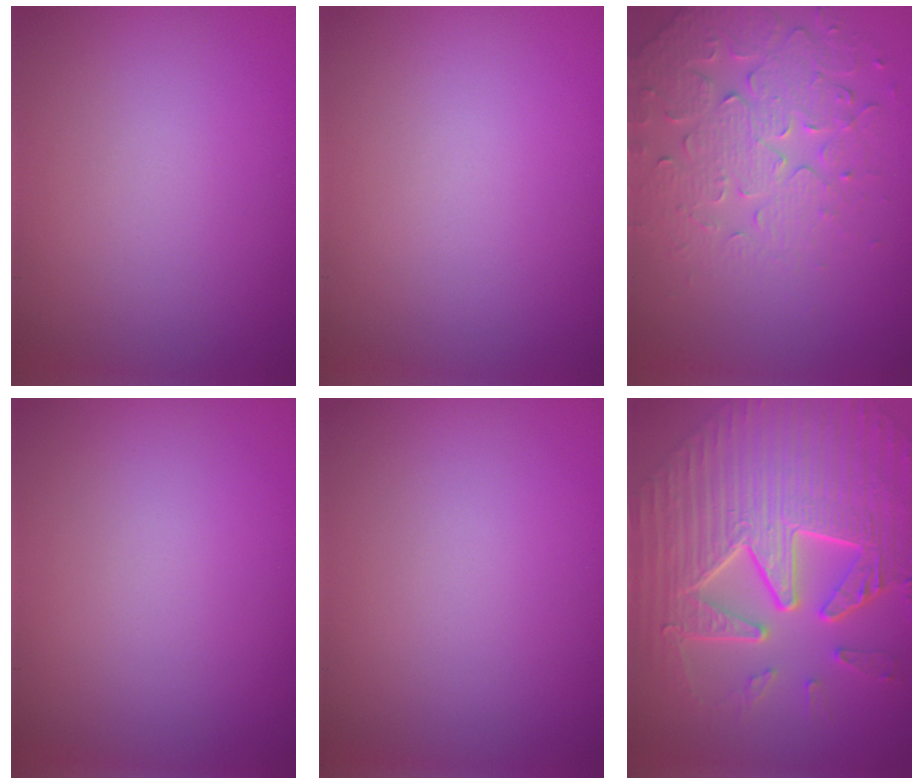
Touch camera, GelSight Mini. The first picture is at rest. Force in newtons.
{"total": 0.0}
{"total": 4.2, "press": 4.0, "slide": 1.3}
{"total": 0.0}
{"total": 0.0}
{"total": 11.1, "press": 7.7, "slide": 8.0}